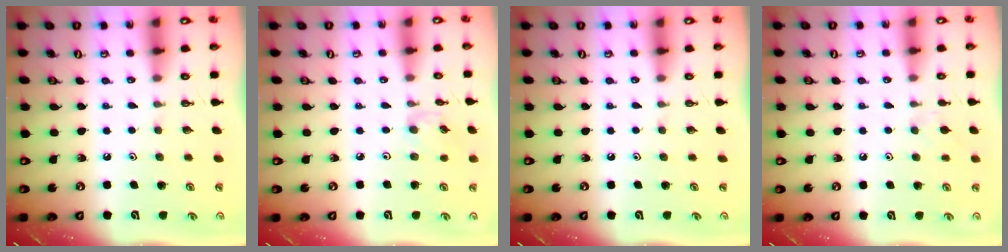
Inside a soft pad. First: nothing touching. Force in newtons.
{"total": 2.5, "press": 2.5, "slide": 0.3}
{"total": 0.0}
{"total": 3.2, "press": 3.2, "slide": 0.7}